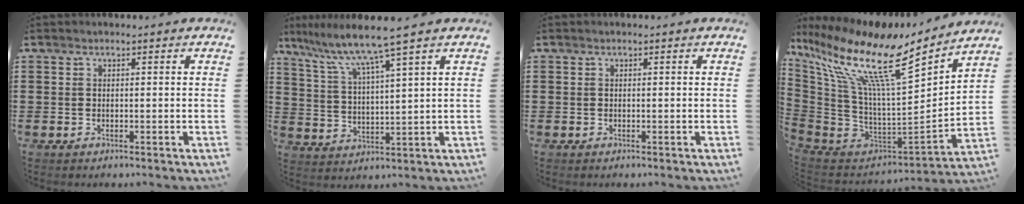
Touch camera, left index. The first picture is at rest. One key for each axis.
{"total": 7.5, "fx": 5.8, "fy": -0.8, "fz": 4.7, "tx": -0.111, "ty": -0.035, "tz": 0.094}
{"total": 0.0}
{"total": 15.4, "fx": 9.5, "fy": 3.4, "fz": 11.6, "tx": -0.258, "ty": -0.066, "tz": 0.147}